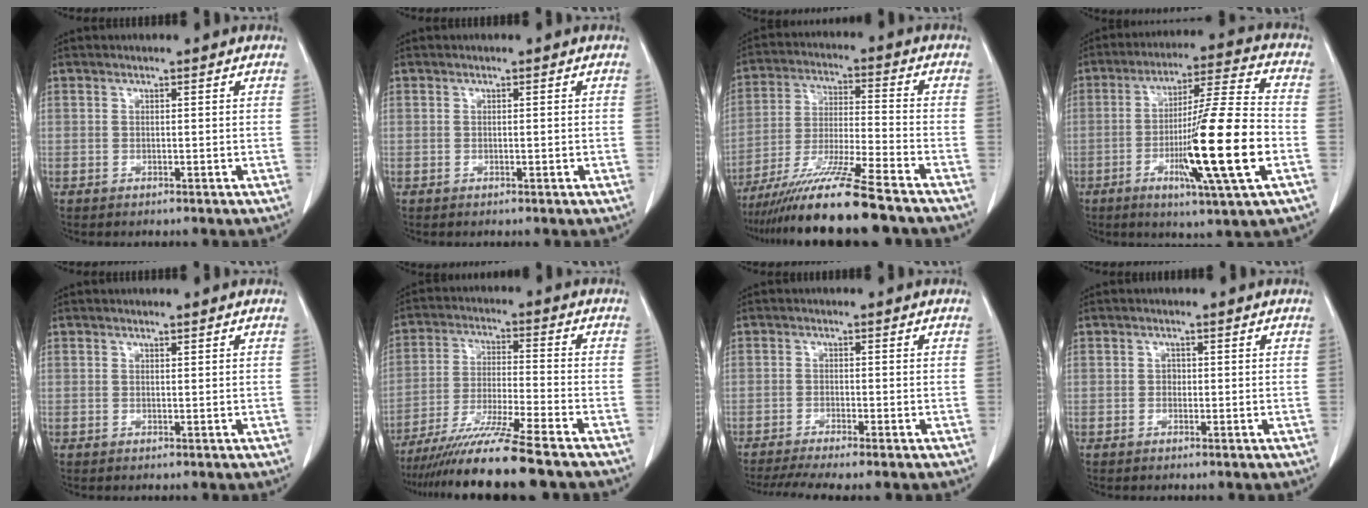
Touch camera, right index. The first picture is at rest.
{"total": 0.5, "force": [-0.1, 0.1, 0.5], "torque": [-0.011, 0.000, 0.002]}
{"total": 14.7, "force": [-11.7, -1.2, 8.8], "torque": [-0.164, -0.031, -0.202]}
{"total": 17.4, "force": [-4.6, -0.4, 16.7], "torque": [-0.286, -0.016, -0.082]}
{"total": 0.0}
{"total": 13.3, "force": [-10.9, -1.7, 7.5], "torque": [-0.123, -0.032, -0.182]}
{"total": 7.0, "force": [-5.7, -0.2, 4.0], "torque": [-0.060, -0.011, -0.091]}
{"total": 0.8, "force": [-0.1, 0.7, 0.4], "torque": [-0.004, 0.003, -0.003]}